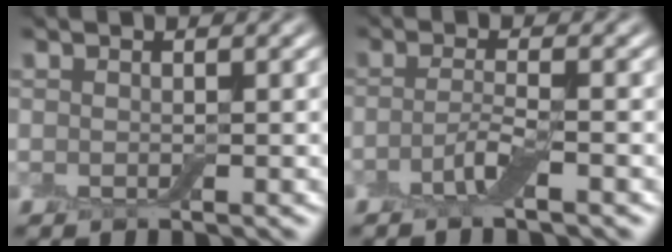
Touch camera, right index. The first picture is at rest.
{"total": 2.4, "force": [-1.2, 0.3, 2.0], "torque": [-0.042, 0.002, -0.031]}